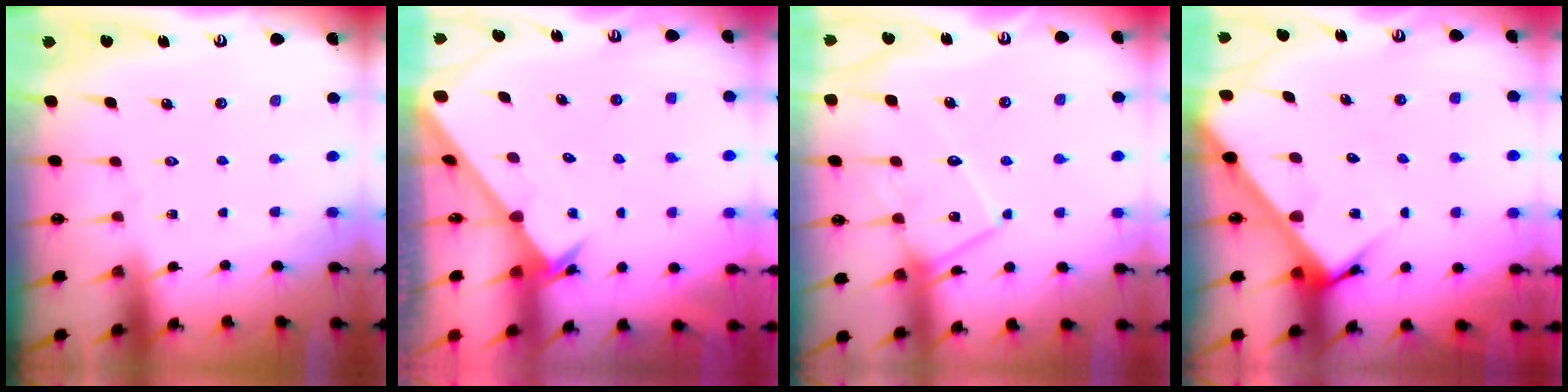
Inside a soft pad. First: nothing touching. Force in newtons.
{"total": 2.6, "press": 2.6, "slide": 0.2}
{"total": 14.6, "press": 14.5, "slide": 1.2}
{"total": 5.1, "press": 5.0, "slide": 0.4}